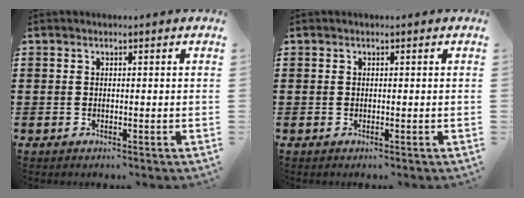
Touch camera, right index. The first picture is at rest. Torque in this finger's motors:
{"motor_torque": [0.00, 0.00, 0.00, 0.00]}